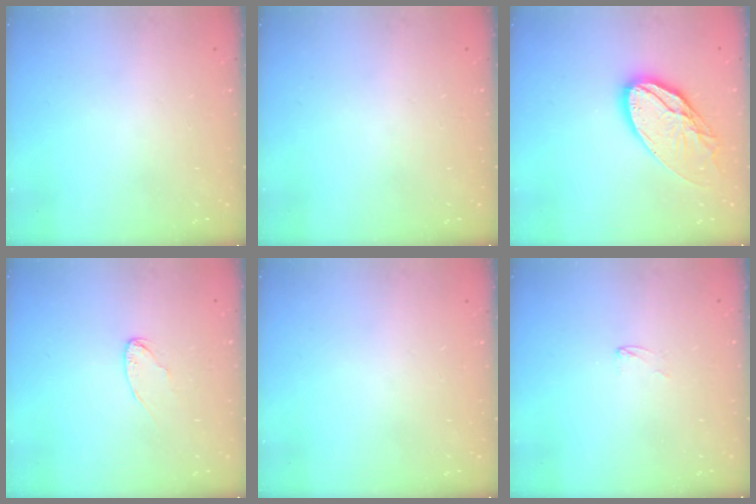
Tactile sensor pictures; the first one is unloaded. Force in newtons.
{"total": 0.0}
{"total": 16.9, "press": 16.8, "slide": 1.6}
{"total": 3.9, "press": 3.9, "slide": 0.3}
{"total": 0.0}
{"total": 1.7, "press": 1.6, "slide": 0.1}